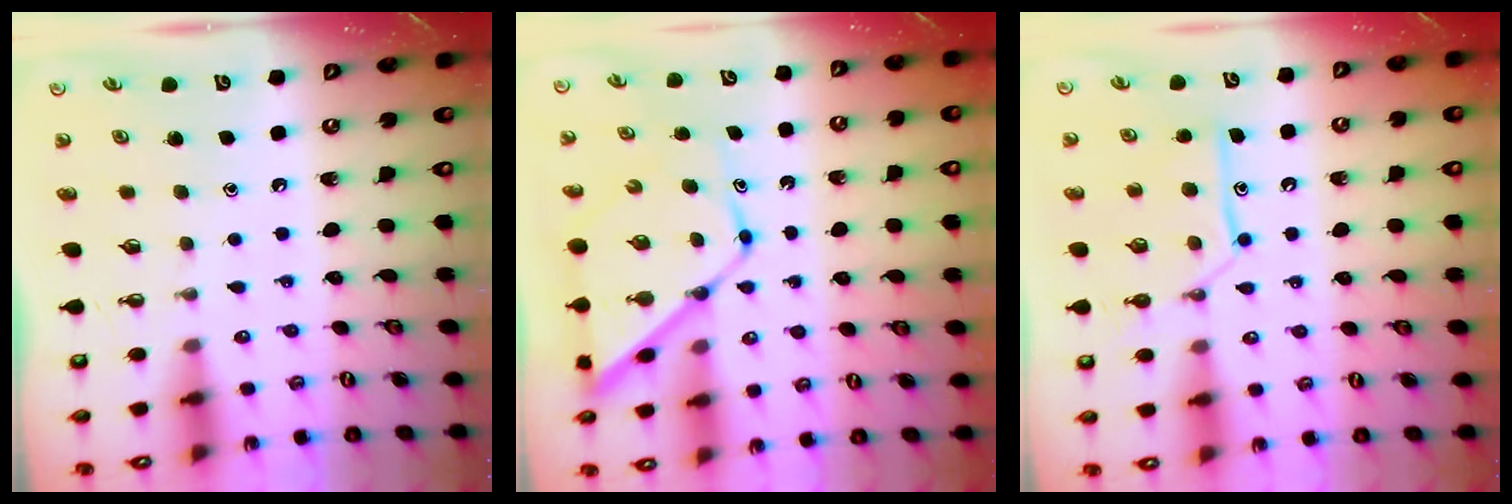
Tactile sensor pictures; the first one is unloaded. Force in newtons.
{"total": 10.7, "press": 10.7, "slide": 1.1}
{"total": 13.5, "press": 13.5, "slide": 1.0}